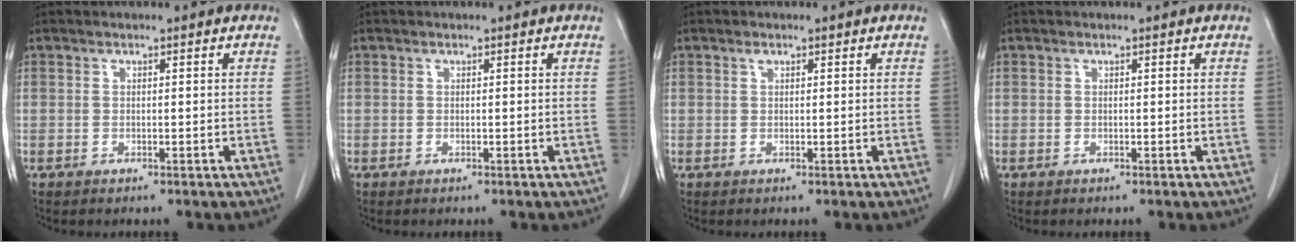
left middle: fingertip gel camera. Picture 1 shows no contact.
{"total": 0.0}
{"total": 0.5, "force": [0.4, 0.2, 0.3], "torque": [-0.010, 0.000, 0.005]}
{"total": 0.0}